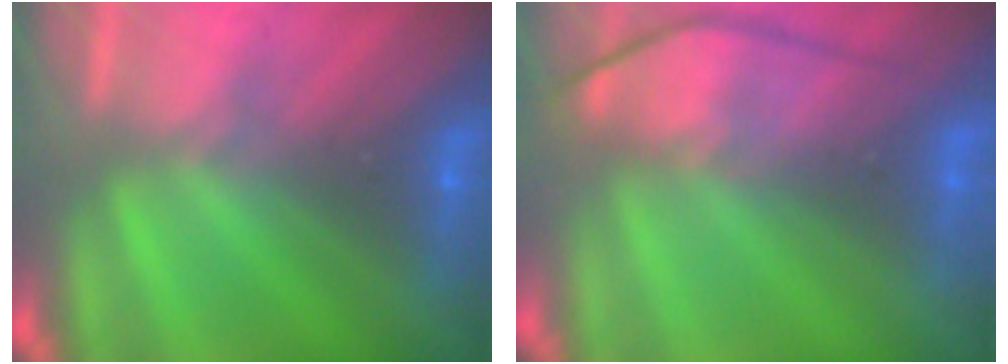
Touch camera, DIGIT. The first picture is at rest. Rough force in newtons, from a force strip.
{"total": 4.5}